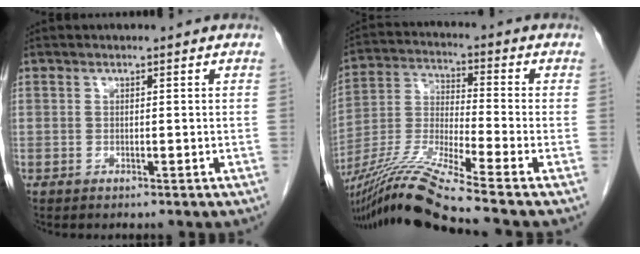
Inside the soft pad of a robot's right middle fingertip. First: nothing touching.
{"total": 13.9, "force": [-11.3, -3.1, 7.5], "torque": [-0.152, -0.026, -0.213]}